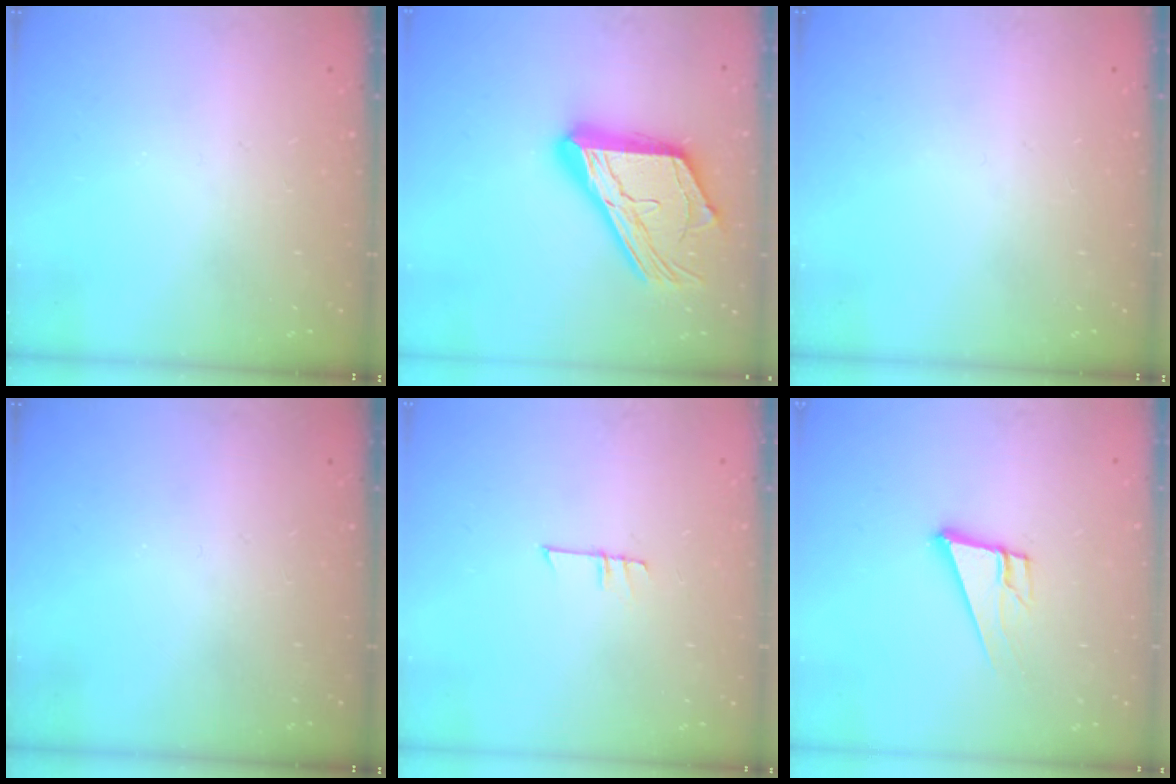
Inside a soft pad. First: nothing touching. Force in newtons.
{"total": 23.5, "press": 23.4, "slide": 2.1}
{"total": 0.0}
{"total": 0.0}
{"total": 5.5, "press": 5.4, "slide": 0.6}
{"total": 10.6, "press": 10.1, "slide": 3.3}